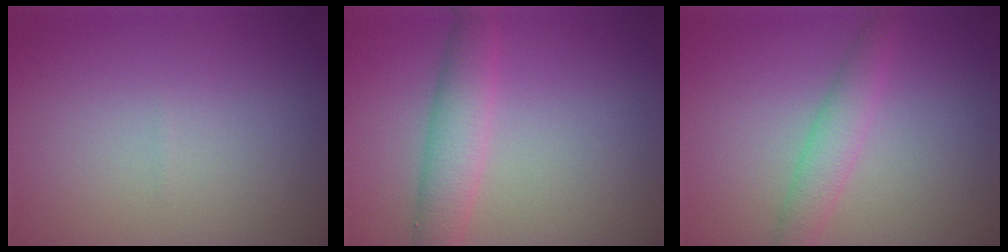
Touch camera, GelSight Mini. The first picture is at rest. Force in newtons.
{"total": 3.9, "press": 3.9, "slide": 0.1}
{"total": 2.7, "press": 2.7, "slide": 0.1}